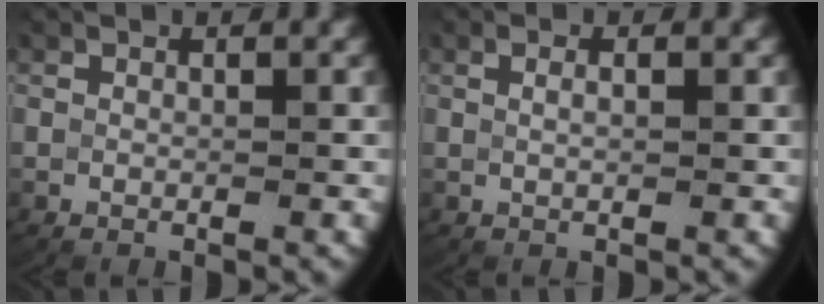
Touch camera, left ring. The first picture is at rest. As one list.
[{"total": 0.9, "force": [0.2, 0.1, 0.9], "torque": [-0.019, -0.002, 0.006]}]